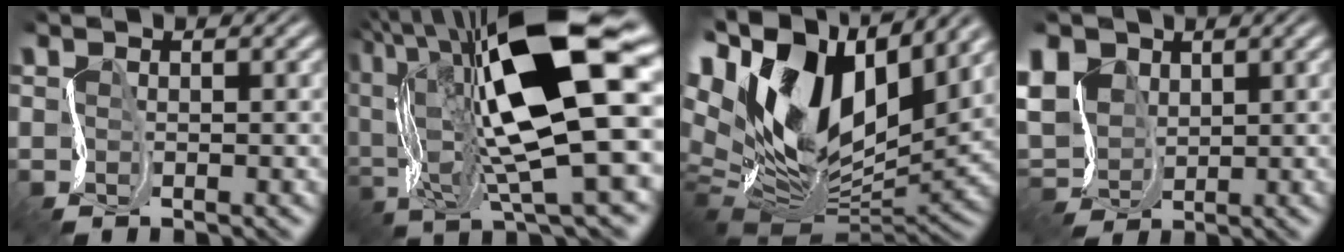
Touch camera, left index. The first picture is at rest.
{"total": 16.6, "force": [4.0, 5.9, 15.1], "torque": [-0.276, -0.014, 0.072]}
{"total": 17.2, "force": [4.6, 10.0, 13.2], "torque": [-0.263, 0.004, 0.083]}
{"total": 5.2, "force": [1.3, 4.2, 2.9], "torque": [-0.077, 0.005, 0.013]}